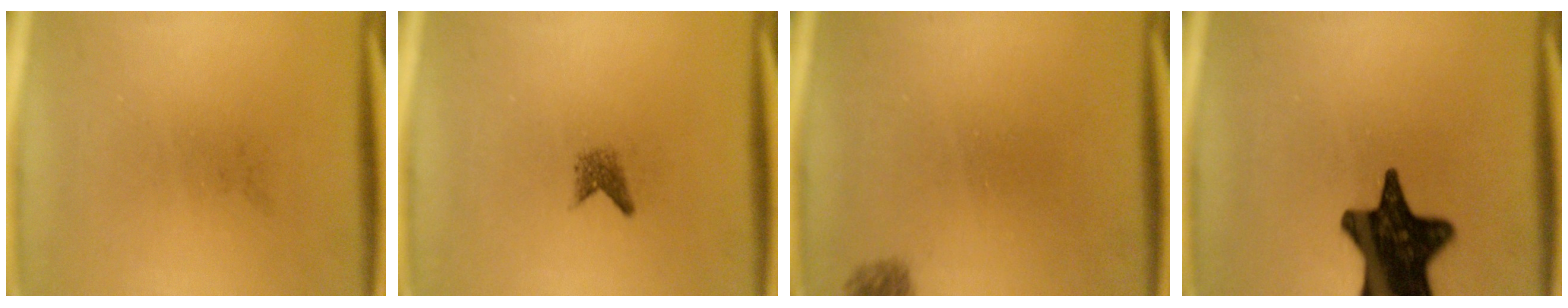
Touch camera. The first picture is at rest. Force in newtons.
{"total": 1.5}
{"total": 1.4}
{"total": 16.6}